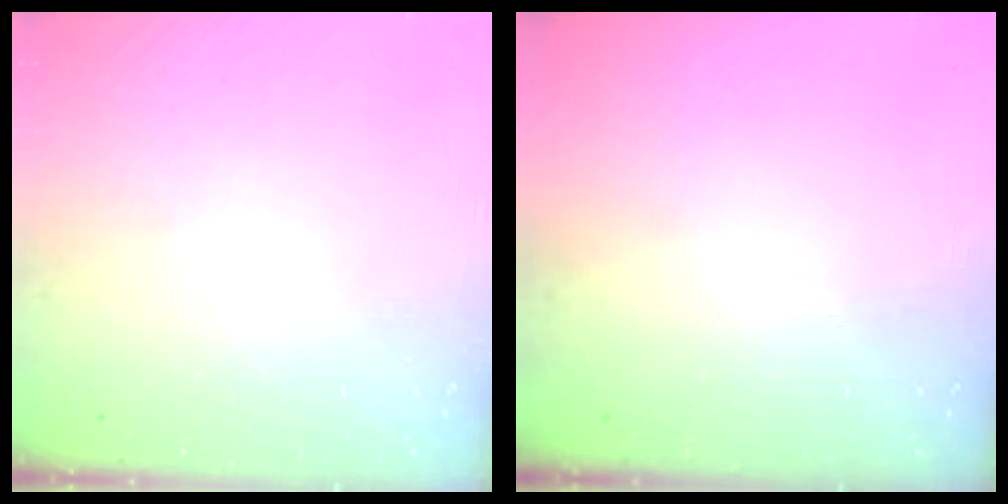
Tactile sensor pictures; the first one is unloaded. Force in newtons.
{"total": 0.0}